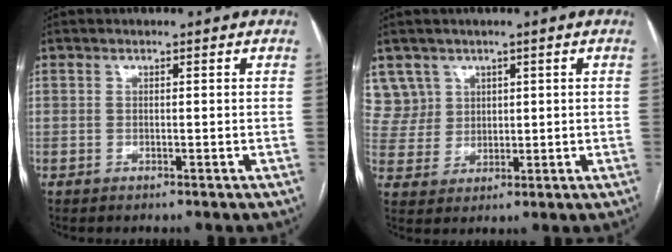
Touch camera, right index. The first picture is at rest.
{"total": 3.0, "force": [1.7, 2.4, -0.2], "torque": [0.014, 0.008, 0.031]}